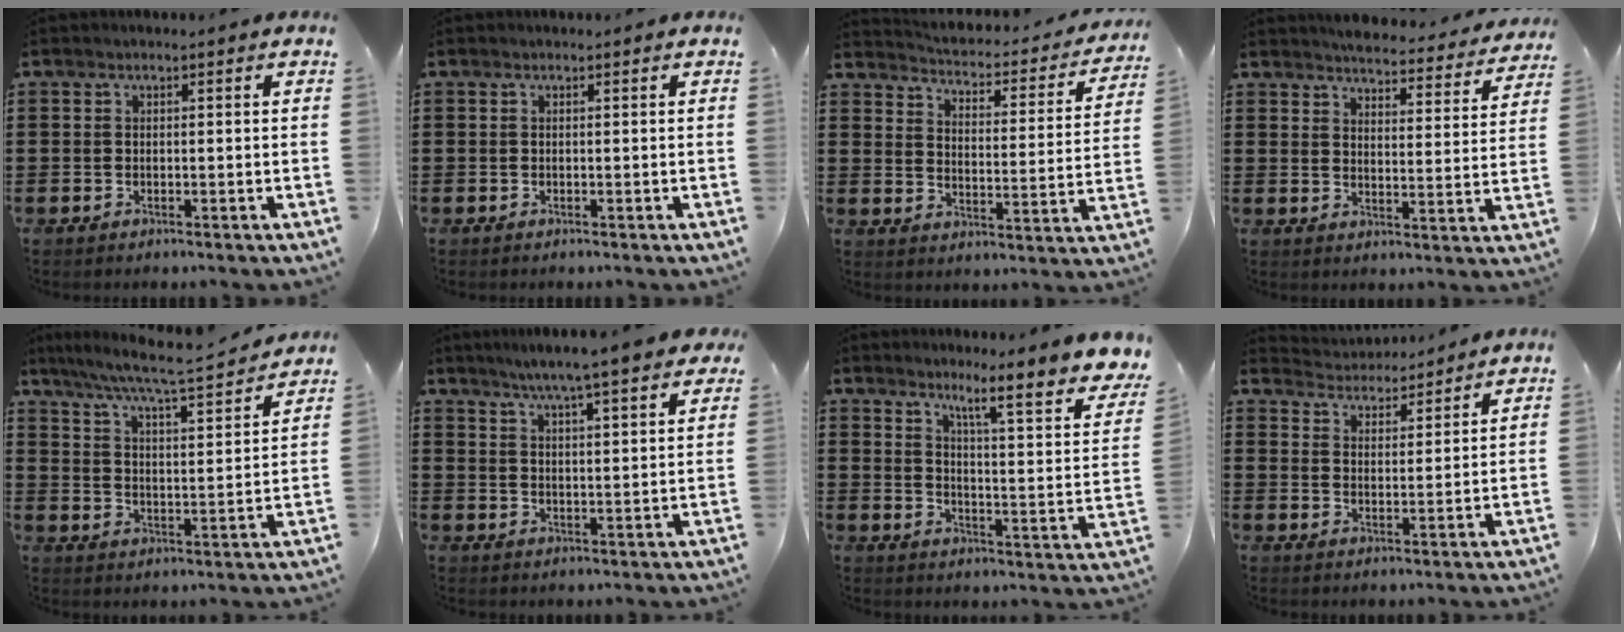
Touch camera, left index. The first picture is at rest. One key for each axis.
{"total": 0.0}
{"total": 2.9, "fx": 2.9, "fy": 0.2, "fz": 0.3, "tx": -0.027, "ty": -0.028, "tz": 0.041}
{"total": 4.3, "fx": 4.3, "fy": 0.0, "fz": 0.6, "tx": -0.024, "ty": -0.033, "tz": 0.070}
{"total": 6.6, "fx": 5.8, "fy": -0.2, "fz": 3.2, "tx": -0.084, "ty": -0.039, "tz": 0.091}
{"total": 5.5, "fx": 4.9, "fy": -0.2, "fz": 2.5, "tx": -0.067, "ty": -0.020, "tz": 0.083}
{"total": 6.9, "fx": 5.3, "fy": -0.9, "fz": 4.3, "tx": -0.074, "ty": -0.066, "tz": 0.070}
{"total": 4.0, "fx": 4.0, "fy": 0.4, "fz": 0.0, "tx": -0.020, "ty": -0.023, "tz": 0.068}